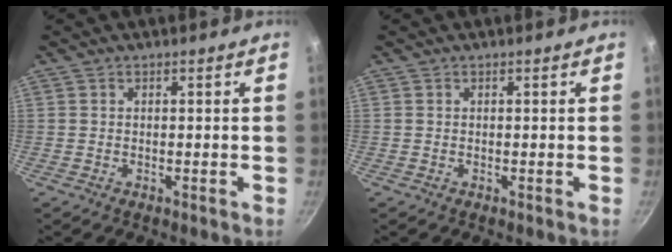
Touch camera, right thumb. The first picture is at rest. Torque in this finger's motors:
{"motor_torque": [-0.13, -0.13, 0.16, -0.15, 0.00]}